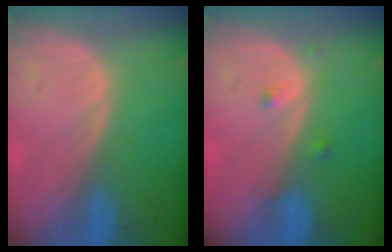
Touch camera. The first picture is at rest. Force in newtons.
{"total": 1.3, "press": 1.3, "slide": 0.0}